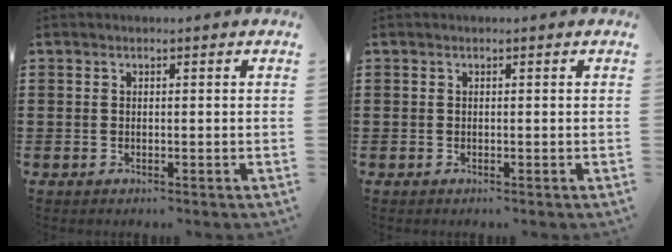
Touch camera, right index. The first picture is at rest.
{"total": 0.0}